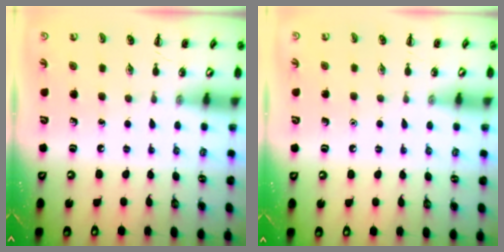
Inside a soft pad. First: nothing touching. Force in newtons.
{"total": 1.5, "press": 1.5, "slide": 0.1}